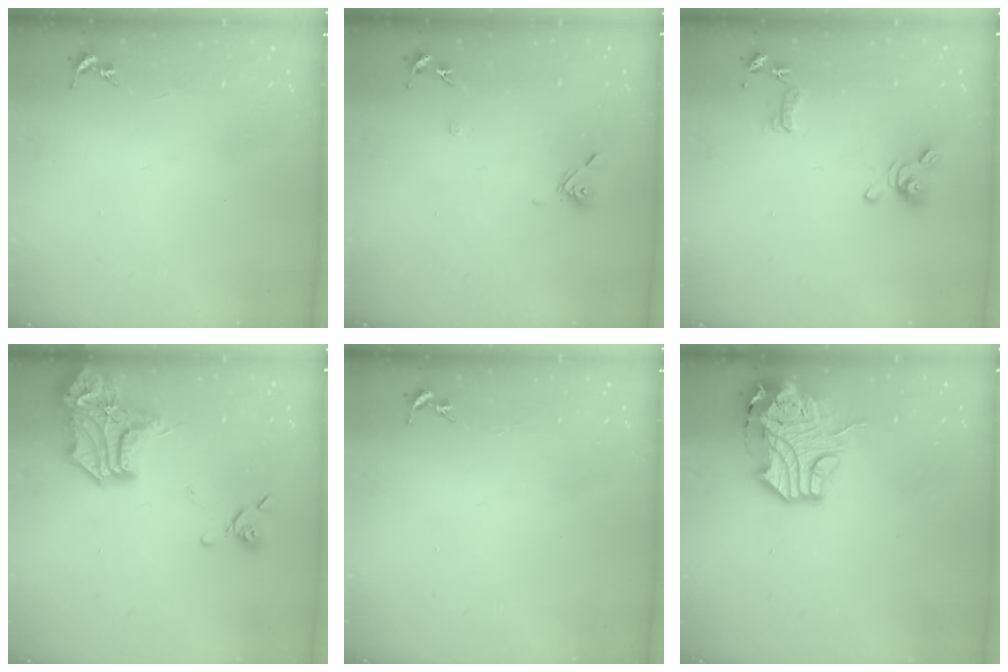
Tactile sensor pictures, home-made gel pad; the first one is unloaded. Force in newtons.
{"total": 7.5, "press": 7.3, "slide": 1.6}
{"total": 9.8, "press": 9.7, "slide": 1.7}
{"total": 19.5, "press": 19.4, "slide": 2.1}
{"total": 0.0}
{"total": 15.4, "press": 15.3, "slide": 2.0}